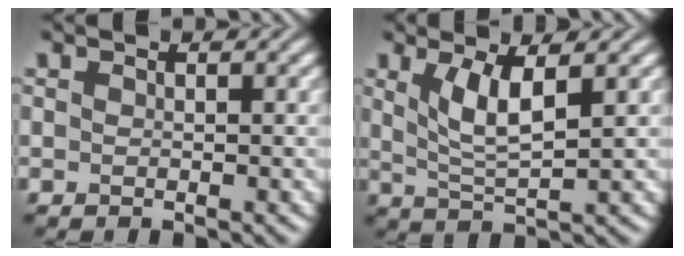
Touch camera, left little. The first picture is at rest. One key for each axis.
{"total": 3.8, "fx": 1.4, "fy": 1.0, "fz": 3.4, "tx": -0.074, "ty": -0.007, "tz": 0.031}